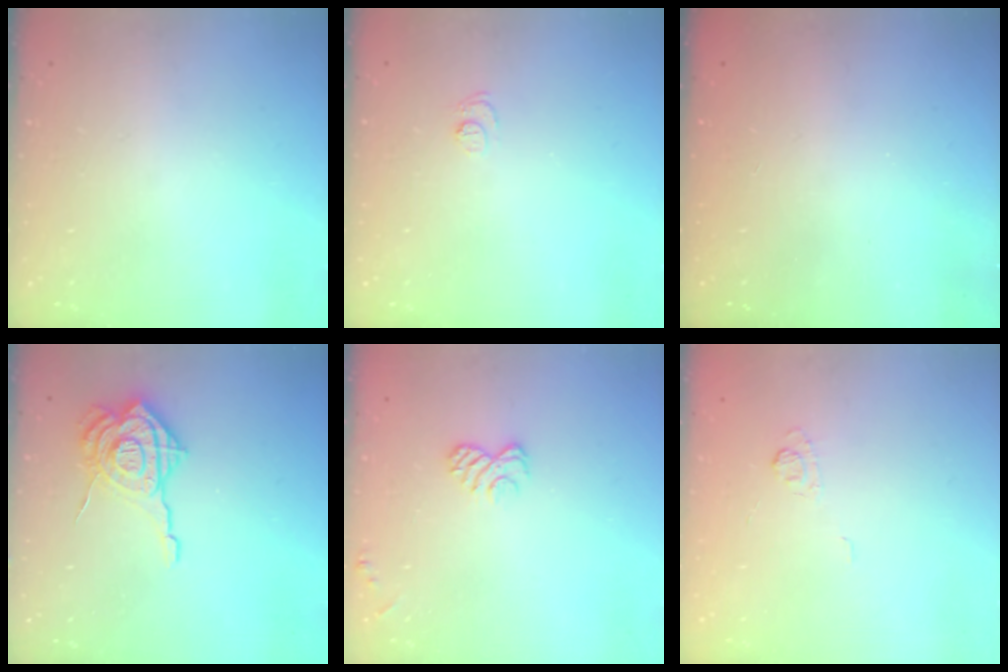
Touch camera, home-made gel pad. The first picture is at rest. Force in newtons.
{"total": 4.8, "press": 4.8, "slide": 0.4}
{"total": 2.3, "press": 2.2, "slide": 0.7}
{"total": 16.2, "press": 16.1, "slide": 1.7}
{"total": 6.1, "press": 5.9, "slide": 1.4}
{"total": 3.4, "press": 3.1, "slide": 1.5}